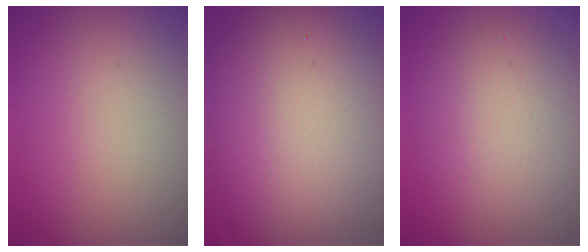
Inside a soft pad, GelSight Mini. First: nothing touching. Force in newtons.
{"total": 15.6, "press": 15.6, "slide": 1.5}
{"total": 5.7, "press": 5.7, "slide": 0.4}